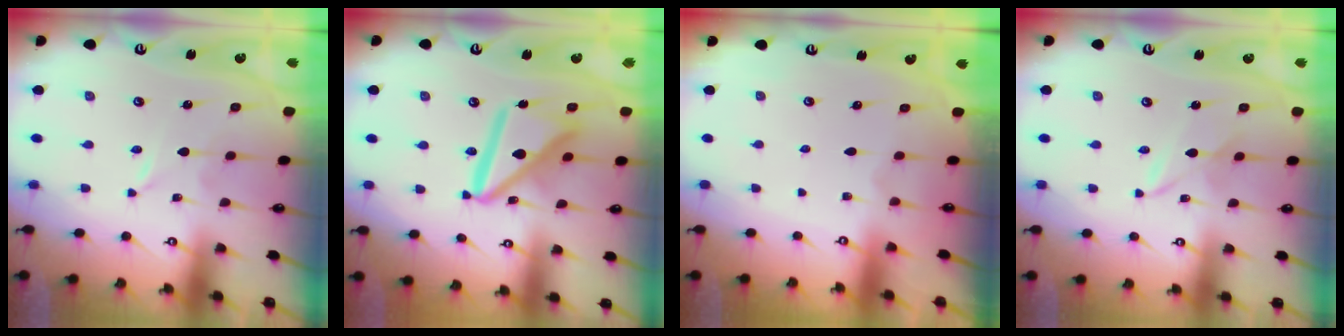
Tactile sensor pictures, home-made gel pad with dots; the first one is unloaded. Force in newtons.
{"total": 16.4, "press": 16.3, "slide": 1.7}
{"total": 0.5, "press": 0.5, "slide": 0.1}
{"total": 2.9, "press": 2.9, "slide": 0.3}